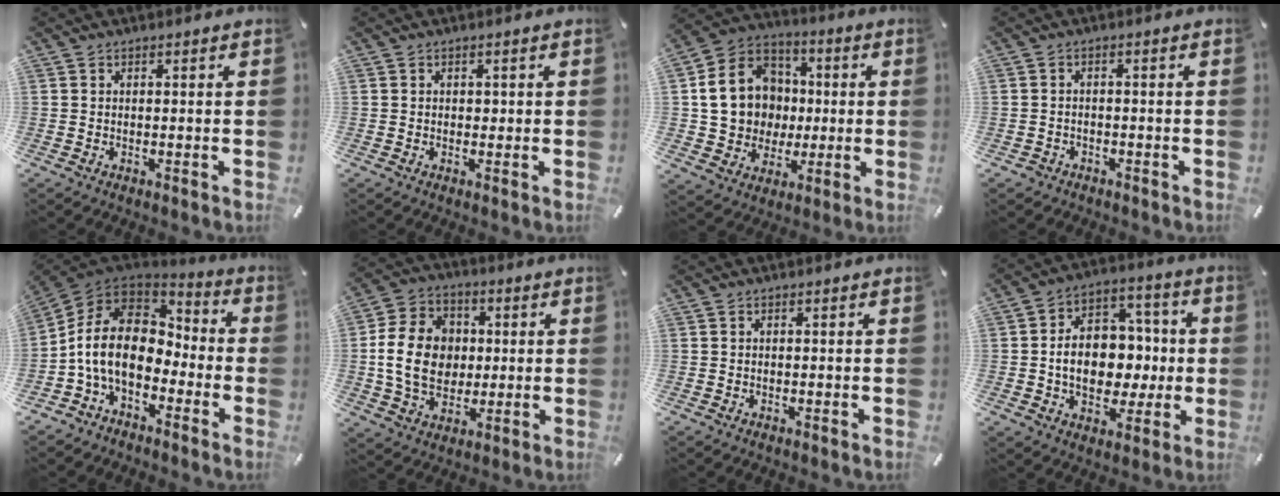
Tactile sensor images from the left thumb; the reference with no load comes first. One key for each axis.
{"total": 0.7, "fx": 0.0, "fy": 0.6, "fz": 0.2, "tx": -0.003, "ty": 0.005, "tz": -0.001}
{"total": 16.9, "fx": 0.5, "fy": 15.3, "fz": 7.1, "tx": -0.135, "ty": 0.018, "tz": 0.019}
{"total": 1.9, "fx": -1.4, "fy": 1.3, "fz": 0.4, "tx": -0.009, "ty": 0.008, "tz": -0.031}
{"total": 13.7, "fx": -3.3, "fy": 9.8, "fz": 9.0, "tx": -0.199, "ty": 0.022, "tz": -0.062}
{"total": 14.2, "fx": 0.2, "fy": 11.6, "fz": 8.2, "tx": -0.180, "ty": 0.016, "tz": 0.003}
{"total": 0.0}
{"total": 13.5, "fx": -1.2, "fy": 10.6, "fz": 8.3, "tx": -0.145, "ty": 0.011, "tz": -0.012}